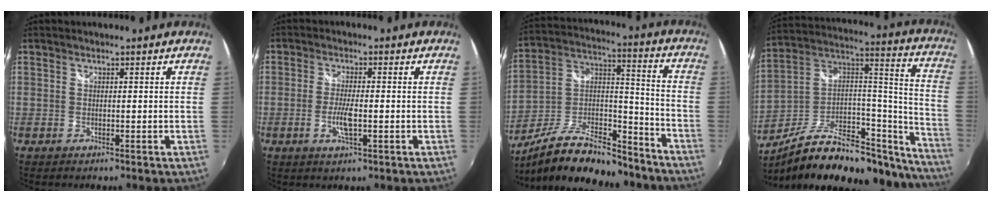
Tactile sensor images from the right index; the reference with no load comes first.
{"total": 4.5, "force": [-1.4, 1.0, 4.2], "torque": [-0.085, -0.007, -0.027]}
{"total": 21.5, "force": [-16.5, 7.3, 11.8], "torque": [-0.226, 0.007, -0.260]}
{"total": 30.8, "force": [-22.9, 11.8, 16.9], "torque": [-0.233, 0.039, -0.341]}